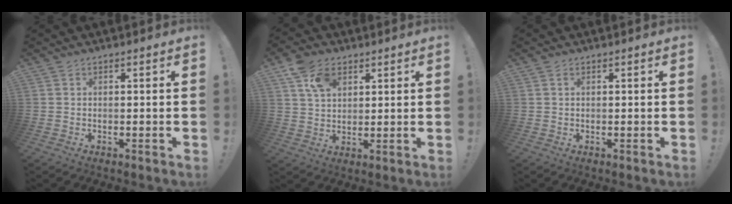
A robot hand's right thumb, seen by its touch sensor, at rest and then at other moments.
{"total": 9.2, "force": [4.7, 6.1, 5.0], "torque": [-0.080, -0.008, 0.092]}
{"total": 0.5, "force": [0.3, 0.3, 0.4], "torque": [-0.003, -0.001, 0.004]}